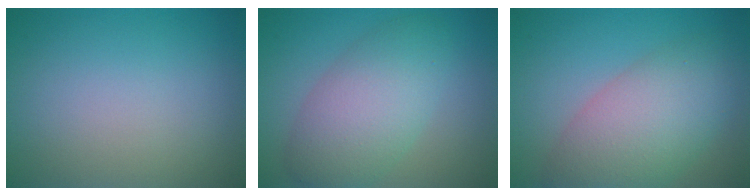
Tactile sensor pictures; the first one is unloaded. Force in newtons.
{"total": 6.4, "press": 6.4, "slide": 0.2}
{"total": 7.7, "press": 7.7, "slide": 0.2}